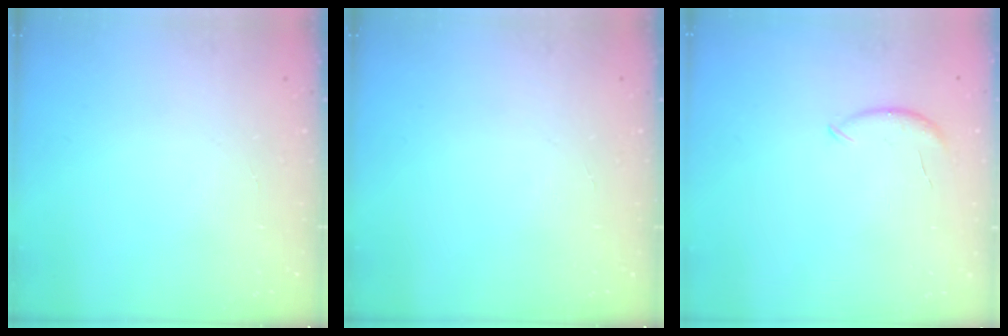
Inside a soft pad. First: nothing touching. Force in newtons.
{"total": 0.0}
{"total": 7.1, "press": 7.0, "slide": 1.0}